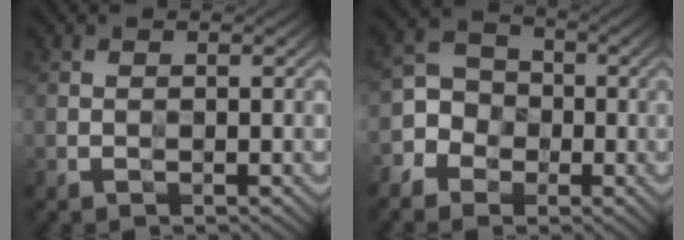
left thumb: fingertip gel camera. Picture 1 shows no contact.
{"total": 6.1, "force": [-2.9, 5.1, 1.5], "torque": [-0.028, -0.002, -0.078]}